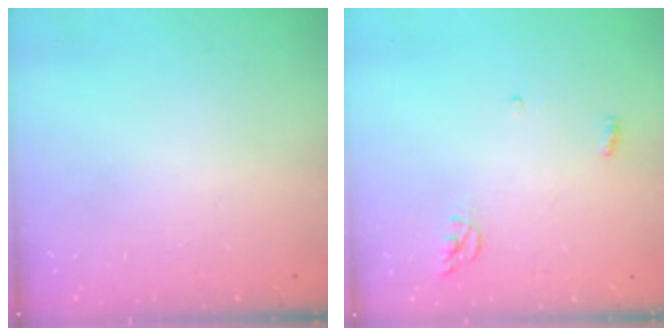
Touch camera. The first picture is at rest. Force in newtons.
{"total": 4.9, "press": 4.9, "slide": 0.2}